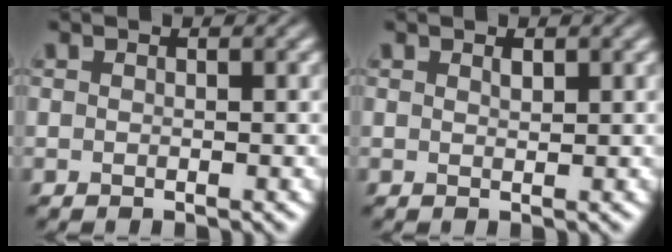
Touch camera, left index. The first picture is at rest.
{"total": 0.6, "force": [0.5, 0.2, 0.4], "torque": [-0.008, -0.003, 0.009]}